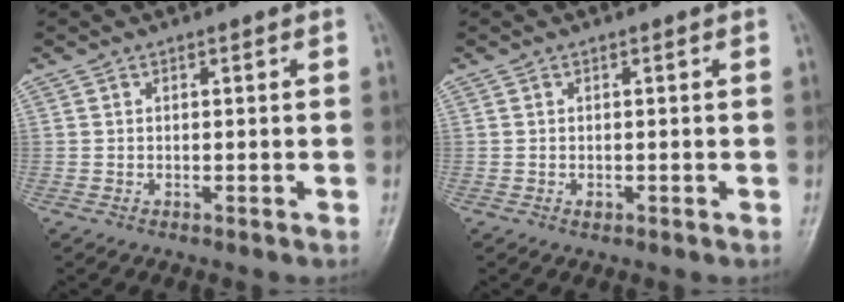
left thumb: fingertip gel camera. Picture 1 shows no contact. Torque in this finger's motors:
{"motor_torque": [0.07, 0.05, 0.20, -0.06, 0.00]}